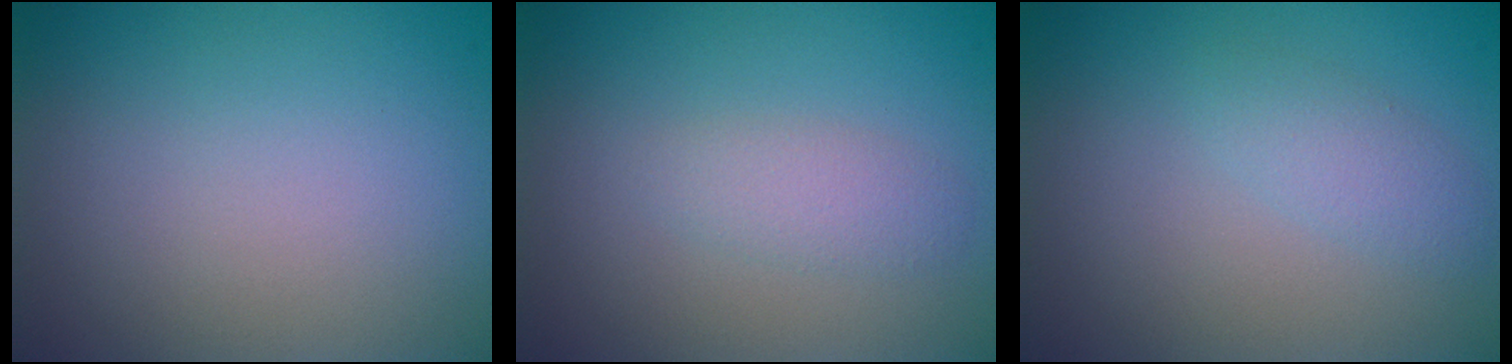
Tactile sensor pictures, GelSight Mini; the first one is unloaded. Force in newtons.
{"total": 1.6, "press": 1.6, "slide": 0.1}
{"total": 1.5, "press": 1.5, "slide": 0.0}